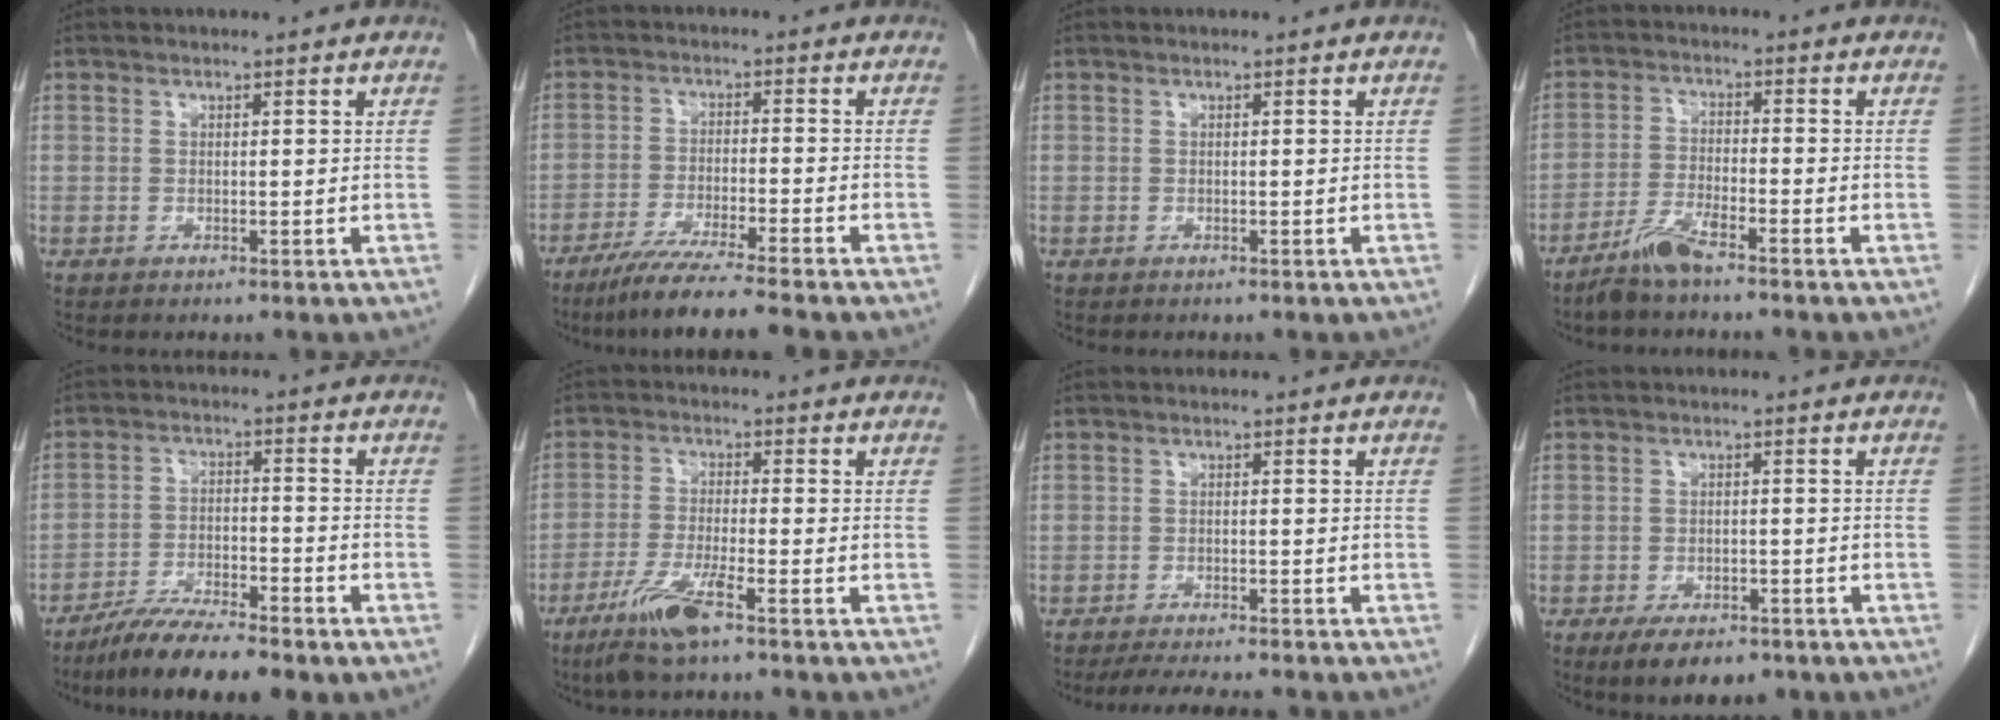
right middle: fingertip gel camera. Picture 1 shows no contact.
{"total": 8.6, "force": [-7.0, -1.3, 4.8], "torque": [-0.078, -0.031, -0.121]}
{"total": 0.0}
{"total": 5.0, "force": [-4.1, 0.2, 2.9], "torque": [-0.065, -0.011, -0.083]}
{"total": 8.6, "force": [-7.0, 0.8, 4.9], "torque": [-0.089, -0.021, -0.126]}
{"total": 7.3, "force": [-4.7, 0.0, 5.6], "torque": [-0.119, -0.019, -0.091]}
{"total": 7.2, "force": [-6.4, 0.5, 3.2], "torque": [-0.048, -0.017, -0.097]}
{"total": 7.2, "force": [-5.2, 3.0, 4.1], "torque": [-0.063, -0.006, -0.075]}